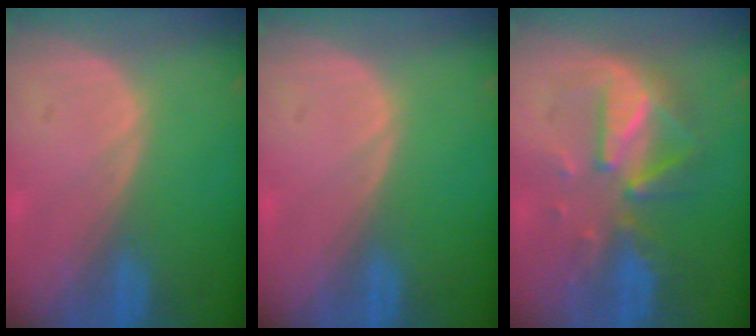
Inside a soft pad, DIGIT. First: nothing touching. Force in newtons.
{"total": 0.0}
{"total": 8.1, "press": 8.0, "slide": 1.4}